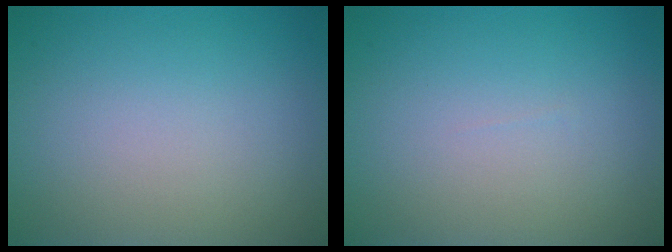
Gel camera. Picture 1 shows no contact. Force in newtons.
{"total": 0.0}